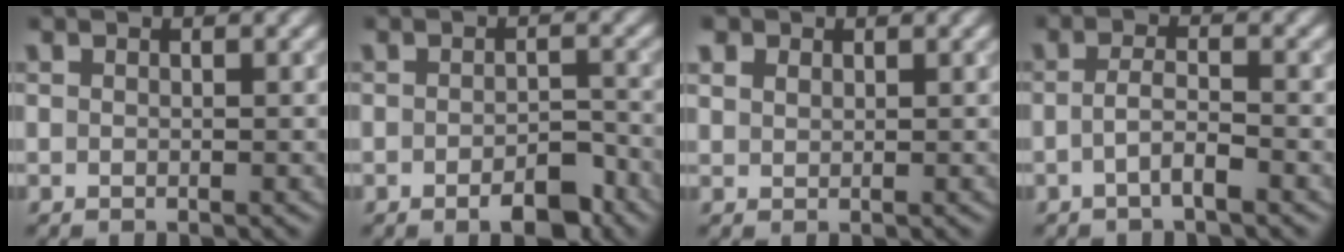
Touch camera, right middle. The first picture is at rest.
{"total": 3.8, "force": [-2.2, 1.5, 2.7], "torque": [-0.035, 0.001, -0.031]}
{"total": 2.0, "force": [1.4, 1.2, 0.7], "torque": [-0.017, 0.002, 0.020]}
{"total": 2.1, "force": [-0.9, 0.4, 1.8], "torque": [-0.035, 0.006, -0.022]}